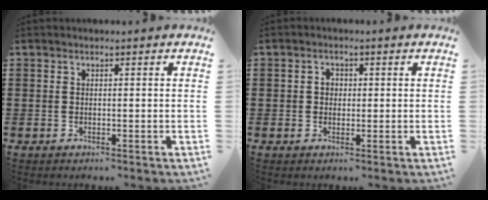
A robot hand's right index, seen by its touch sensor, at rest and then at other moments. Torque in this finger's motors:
{"motor_torque": [0.49, 0.27, 0.15, 0.03]}